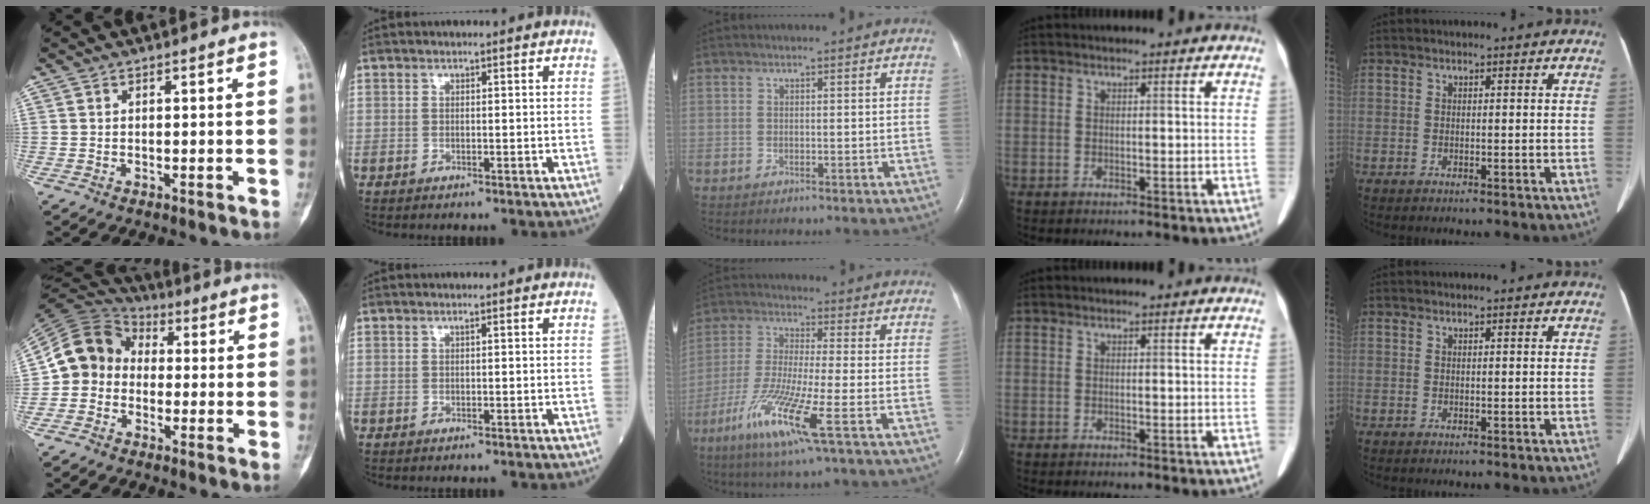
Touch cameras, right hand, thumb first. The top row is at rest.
{"thumb": {"total": 10.6, "force": [-0.8, 9.4, 4.8], "torque": [-0.073, 0.038, -0.031]}, "middle": {"total": 12.1, "force": [-5.5, -0.3, 10.8], "torque": [-0.229, -0.034, -0.108]}}